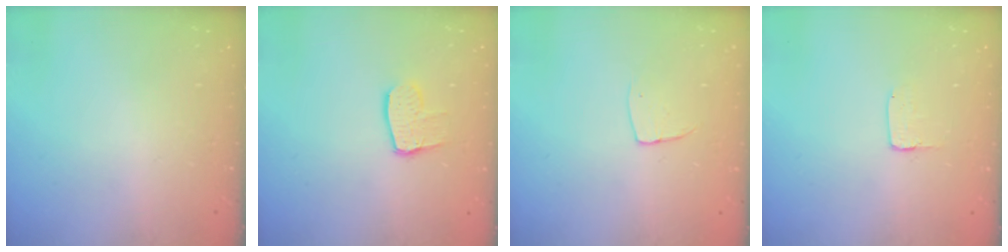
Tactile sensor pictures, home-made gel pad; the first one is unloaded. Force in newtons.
{"total": 8.3, "press": 8.3, "slide": 0.7}
{"total": 5.2, "press": 5.2, "slide": 0.4}
{"total": 2.0, "press": 2.0, "slide": 0.0}